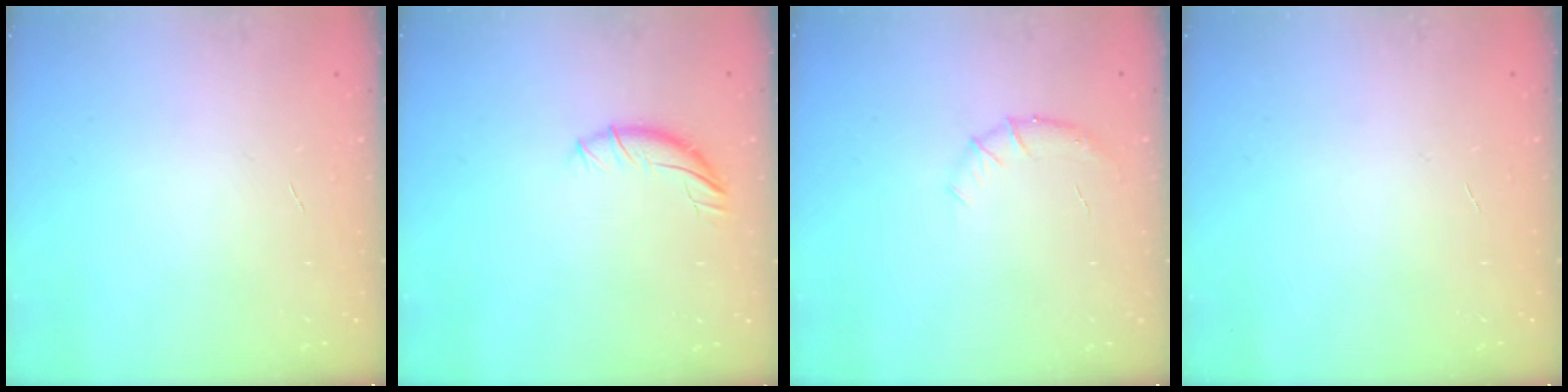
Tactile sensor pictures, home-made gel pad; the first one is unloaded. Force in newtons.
{"total": 6.6, "press": 6.6, "slide": 0.5}
{"total": 6.7, "press": 6.5, "slide": 1.8}
{"total": 0.0}